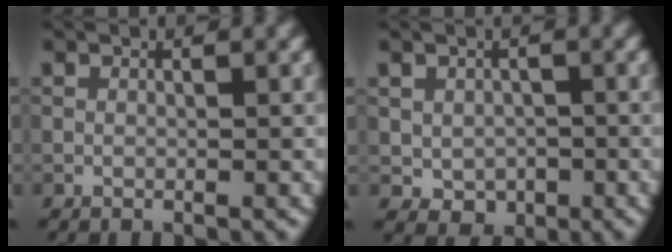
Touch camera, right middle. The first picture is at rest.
{"total": 2.4, "force": [-0.5, 2.0, 1.4], "torque": [-0.021, -0.004, -0.005]}